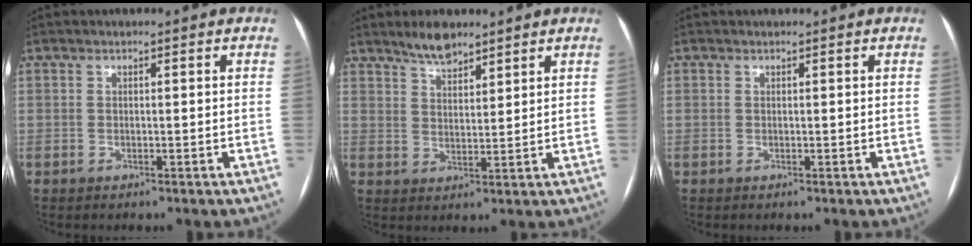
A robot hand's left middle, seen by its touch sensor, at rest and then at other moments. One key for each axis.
{"total": 4.8, "fx": 4.1, "fy": 1.3, "fz": 2.0, "tx": -0.043, "ty": 0.001, "tz": 0.075}
{"total": 0.0}